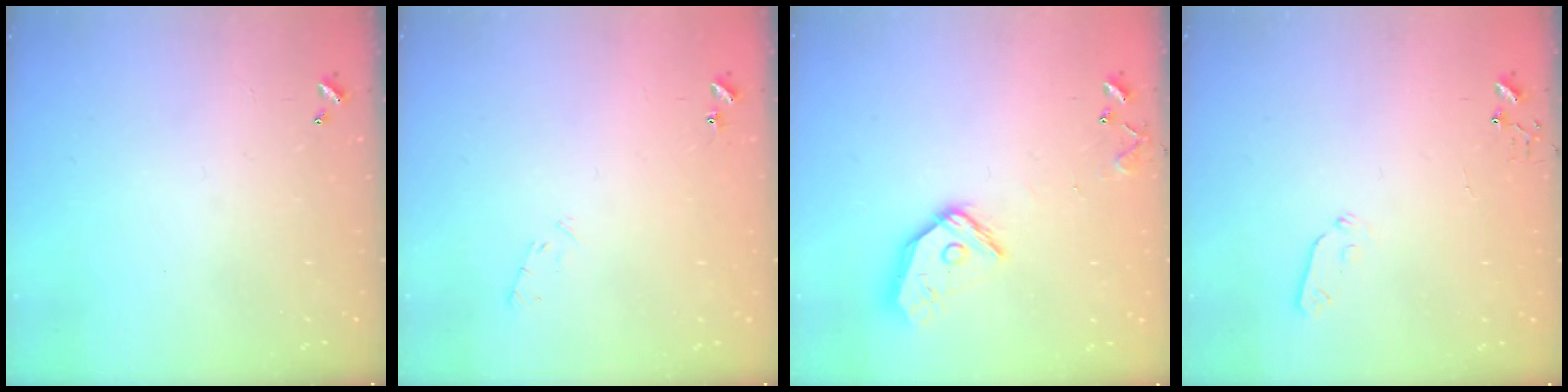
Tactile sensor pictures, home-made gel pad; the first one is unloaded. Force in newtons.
{"total": 5.3, "press": 5.2, "slide": 0.9}
{"total": 12.2, "press": 12.2, "slide": 1.1}
{"total": 4.8, "press": 4.7, "slide": 0.7}